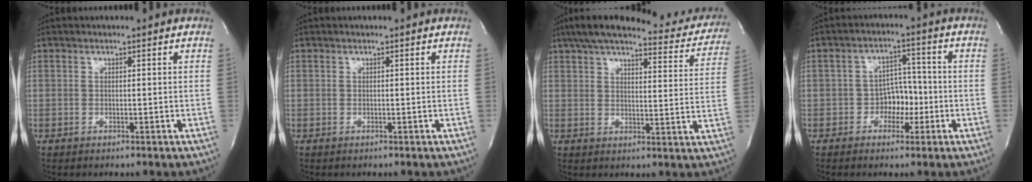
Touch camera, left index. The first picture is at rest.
{"total": 0.0}
{"total": 23.2, "force": [20.3, 4.8, 10.1], "torque": [-0.149, -0.011, 0.247]}
{"total": 4.9, "force": [-1.9, 3.3, 3.0], "torque": [-0.043, 0.010, -0.033]}